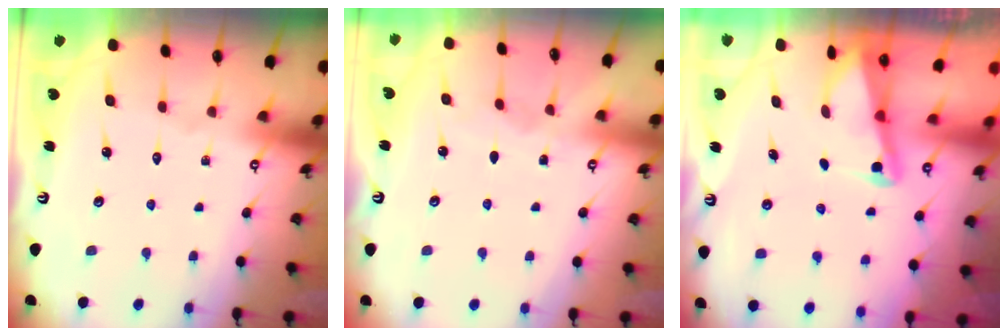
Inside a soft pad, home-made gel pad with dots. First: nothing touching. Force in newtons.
{"total": 3.2, "press": 3.2, "slide": 0.4}
{"total": 2.2, "press": 2.1, "slide": 0.3}